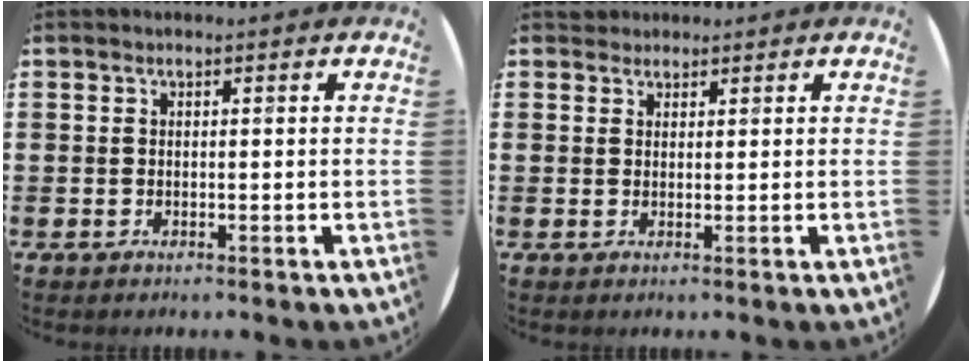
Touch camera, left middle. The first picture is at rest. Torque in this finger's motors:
{"motor_torque": [0.26, -0.20, -0.01, 0.01]}